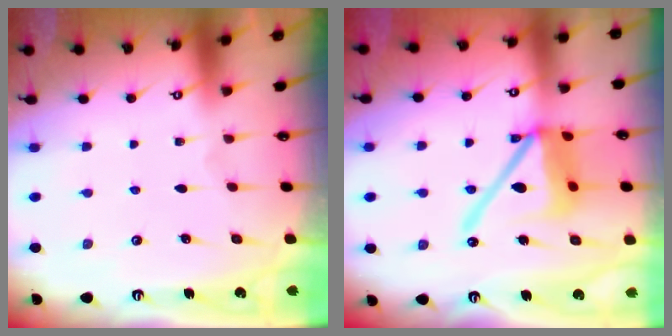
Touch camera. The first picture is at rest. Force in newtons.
{"total": 16.7, "press": 16.5, "slide": 2.0}